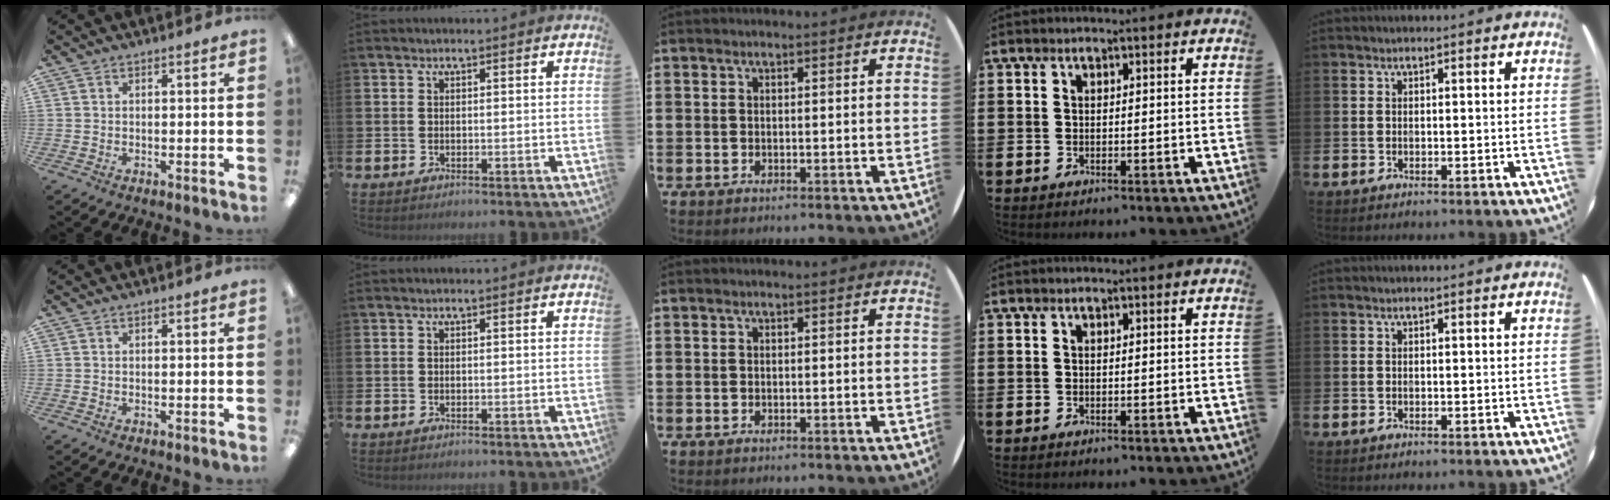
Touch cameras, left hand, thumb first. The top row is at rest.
{}